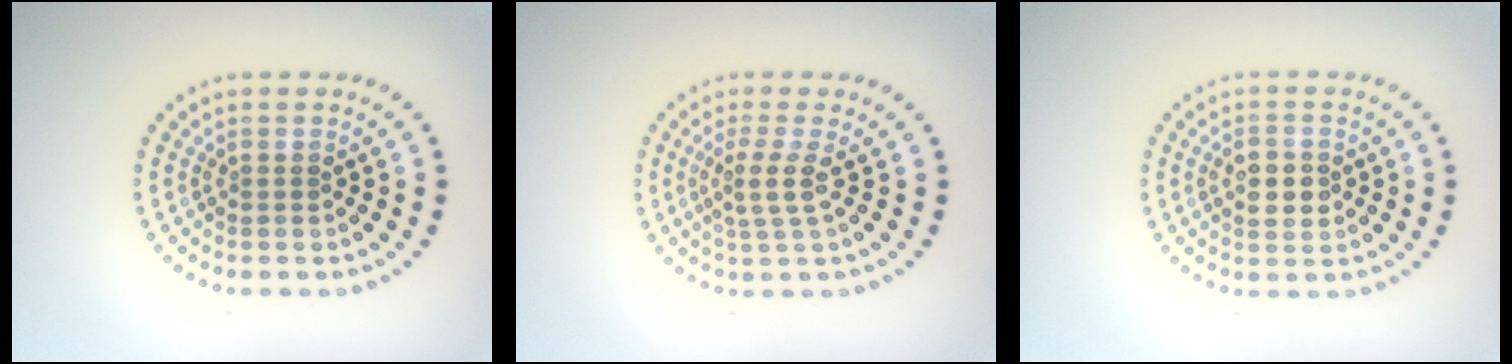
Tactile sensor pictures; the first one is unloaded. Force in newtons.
{"total": 2.4, "press": 1.8, "slide": 1.6}
{"total": 2.8, "press": 2.8, "slide": 0.1}